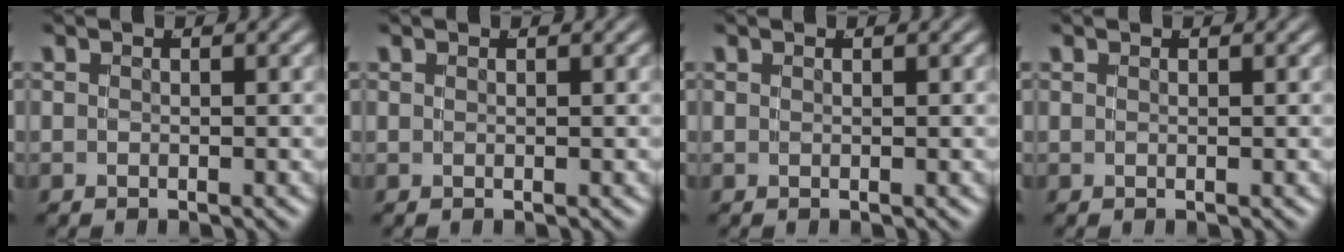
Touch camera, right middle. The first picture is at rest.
{"total": 0.0}
{"total": 0.0}
{"total": 0.0}